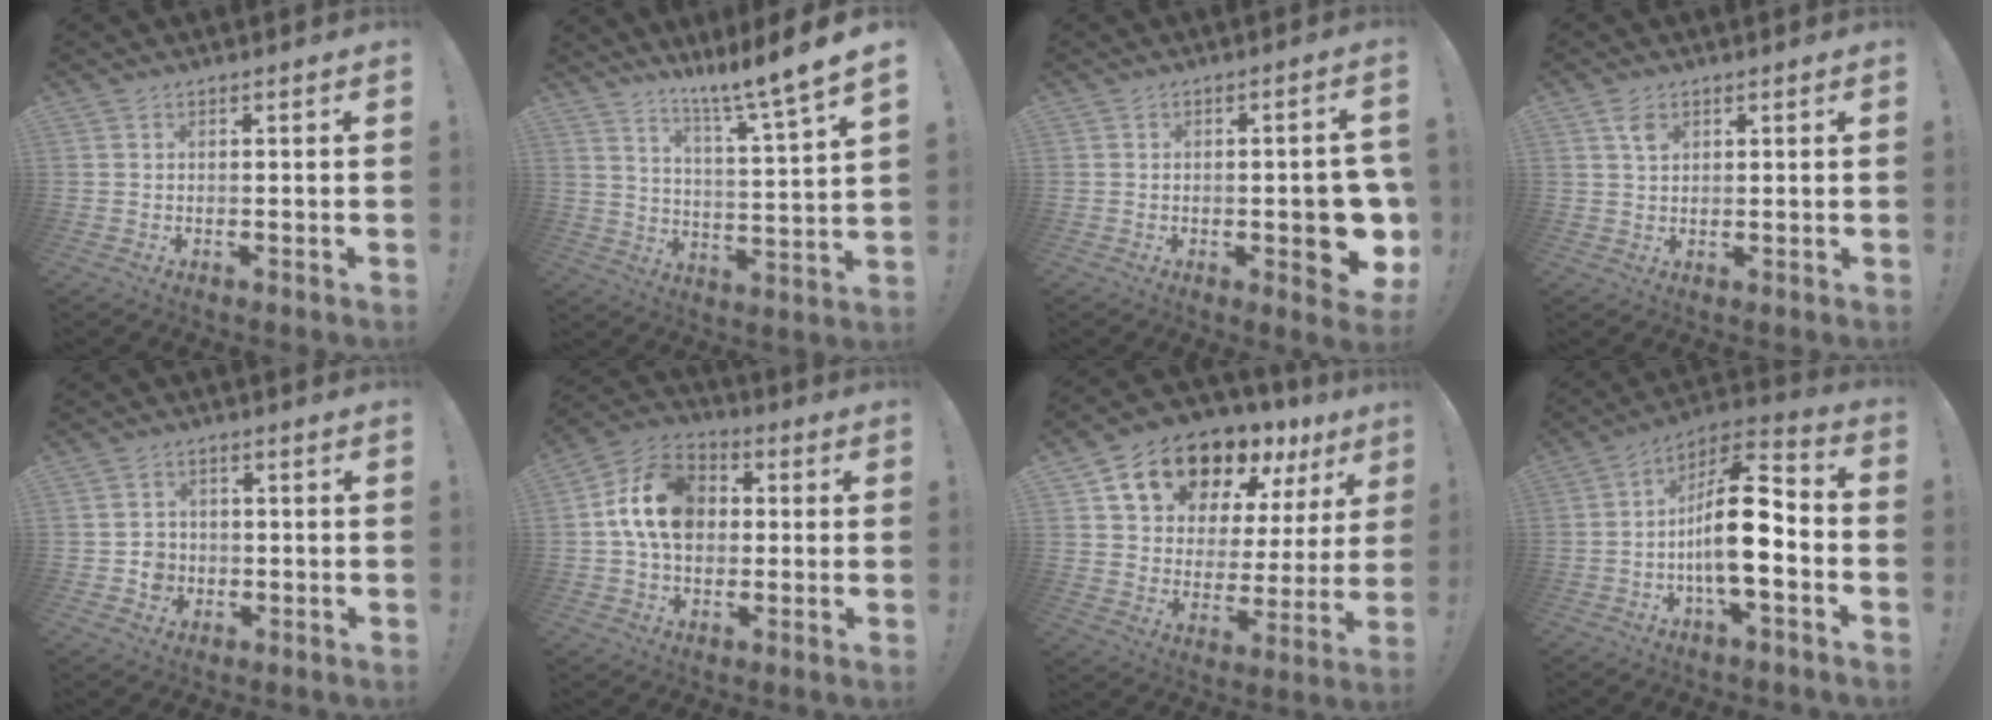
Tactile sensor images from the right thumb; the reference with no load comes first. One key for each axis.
{"total": 10.2, "fx": 7.9, "fy": -1.7, "fz": 6.2, "tx": -0.104, "ty": -0.075, "tz": 0.118}
{"total": 9.4, "fx": -2.1, "fy": 3.4, "fz": 8.5, "tx": -0.089, "ty": -0.001, "tz": -0.027}
{"total": 3.6, "fx": 1.9, "fy": 2.1, "fz": 2.3, "tx": -0.040, "ty": 0.000, "tz": 0.034}
{"total": 5.3, "fx": -1.1, "fy": 4.8, "fz": 1.9, "tx": -0.027, "ty": 0.006, "tz": -0.017}
{"total": 15.8, "fx": 2.2, "fy": 12.0, "fz": 10.0, "tx": -0.158, "ty": 0.013, "tz": 0.049}
{"total": 16.8, "fx": 12.5, "fy": 8.6, "fz": 7.1, "tx": -0.106, "ty": -0.091, "tz": 0.230}
{"total": 17.7, "fx": -2.8, "fy": 6.4, "fz": 16.2, "tx": -0.280, "ty": 0.015, "tz": -0.047}